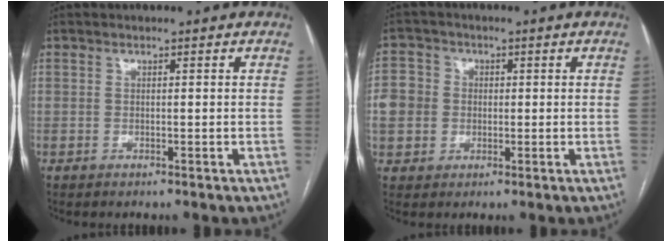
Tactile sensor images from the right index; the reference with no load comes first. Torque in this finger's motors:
{"motor_torque": [0.55, -0.18, 0.32, 0.06]}